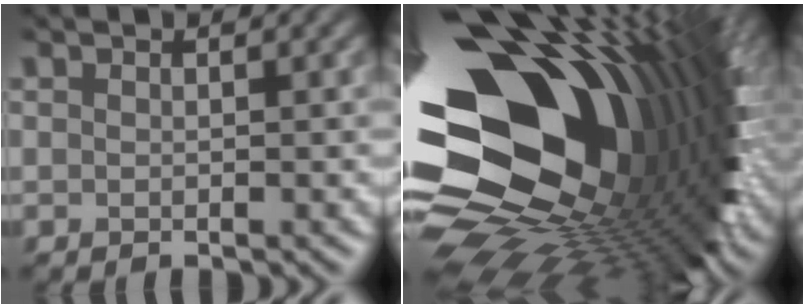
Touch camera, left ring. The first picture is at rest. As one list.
[{"total": 20.7, "force": [-0.2, 13.4, 15.8], "torque": [-0.268, -0.021, -0.016]}]